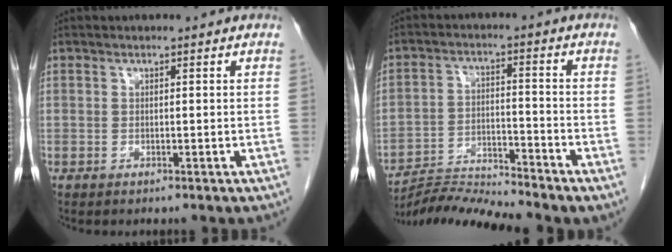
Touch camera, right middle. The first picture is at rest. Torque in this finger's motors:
{"motor_torque": [1.04, -1.10, 0.27, 0.11]}